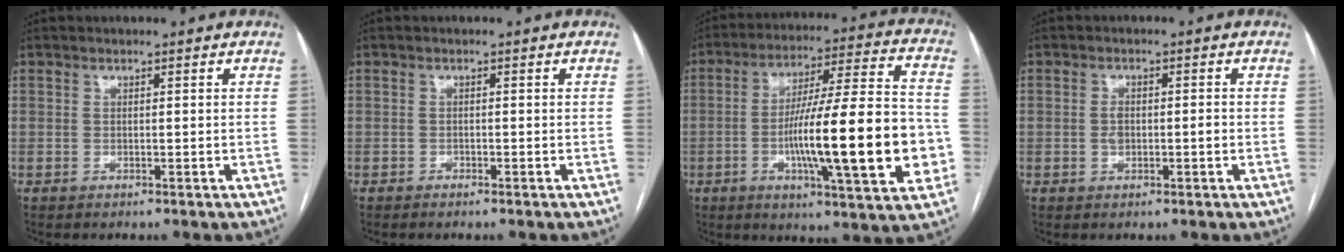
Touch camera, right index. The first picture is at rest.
{"total": 0.6, "force": [-0.6, 0.1, 0.2], "torque": [-0.008, -0.001, -0.010]}
{"total": 22.1, "force": [-4.5, 2.2, 21.5], "torque": [-0.313, 0.006, -0.066]}
{"total": 2.7, "force": [-0.4, 1.3, 2.3], "torque": [-0.046, 0.003, -0.005]}